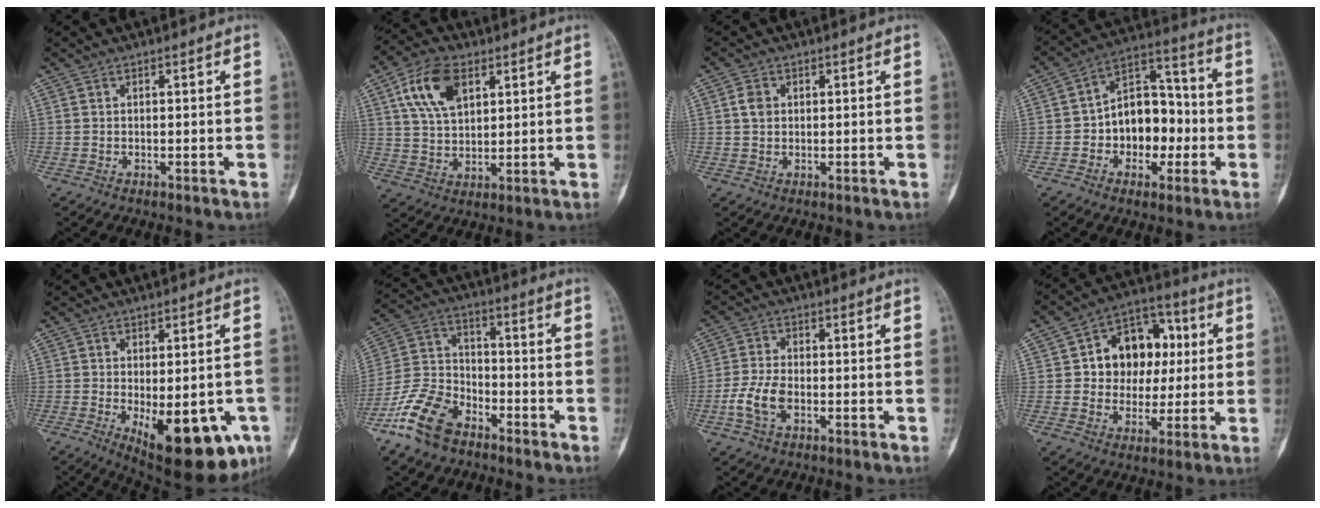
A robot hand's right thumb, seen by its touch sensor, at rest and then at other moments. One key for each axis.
{"total": 11.3, "fx": 4.7, "fy": 6.5, "fz": 7.9, "tx": -0.137, "ty": -0.006, "tz": 0.090}
{"total": 2.6, "fx": 0.4, "fy": 2.1, "fz": 1.5, "tx": -0.018, "ty": 0.002, "tz": 0.005}
{"total": 13.8, "fx": -2.2, "fy": 9.7, "fz": 9.5, "tx": -0.091, "ty": 0.050, "tz": -0.040}
{"total": 18.0, "fx": -6.6, "fy": 7.8, "fz": 14.8, "tx": -0.151, "ty": -0.008, "tz": -0.071}
{"total": 12.7, "fx": -8.4, "fy": 7.2, "fz": 6.1, "tx": -0.122, "ty": 0.051, "tz": -0.171}
{"total": 6.1, "fx": -2.1, "fy": 3.3, "fz": 4.6, "tx": -0.106, "ty": 0.014, "tz": -0.044}
{"total": 14.2, "fx": 2.0, "fy": 11.2, "fz": 8.5, "tx": -0.071, "ty": 0.020, "tz": 0.031}